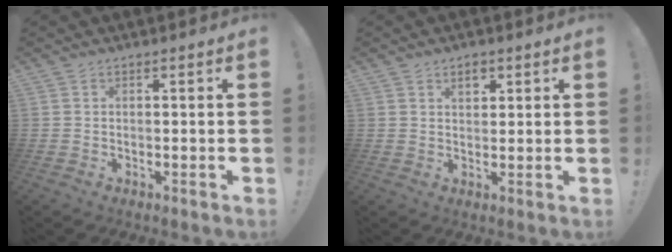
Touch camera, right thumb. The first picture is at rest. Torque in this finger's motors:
{"motor_torque": [0.00, 0.00, 0.01, 0.12, 0.05]}